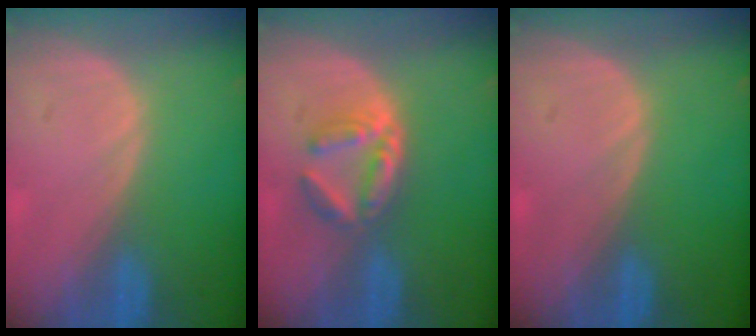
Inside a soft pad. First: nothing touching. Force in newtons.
{"total": 5.1, "press": 4.9, "slide": 1.3}
{"total": 0.0}